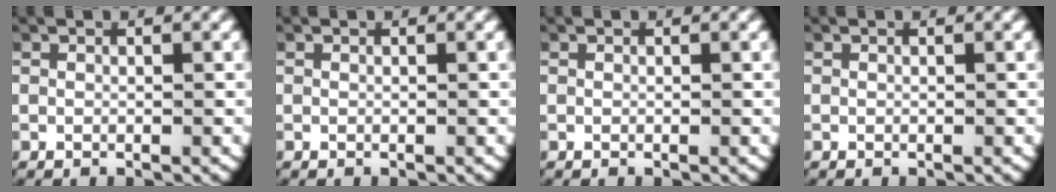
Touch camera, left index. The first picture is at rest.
{"total": 0.0}
{"total": 0.0}
{"total": 0.0}